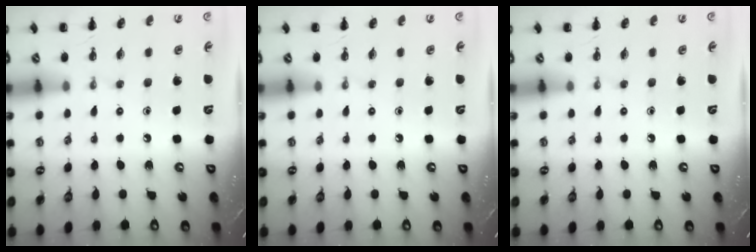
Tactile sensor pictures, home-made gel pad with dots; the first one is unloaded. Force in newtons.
{"total": 0.0}
{"total": 0.0}